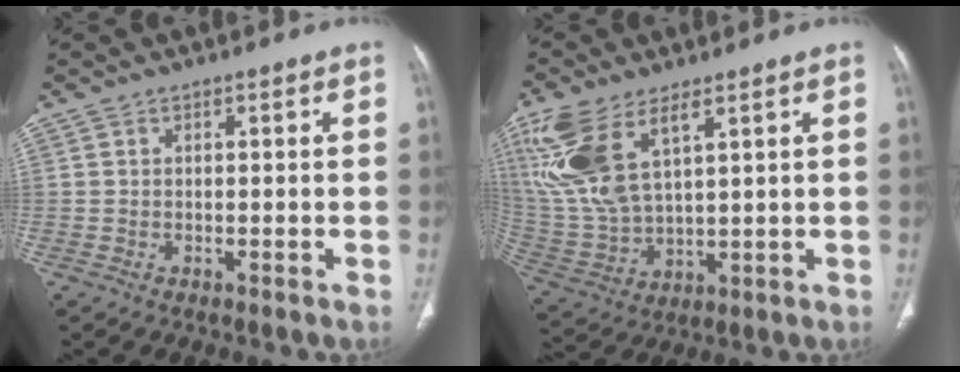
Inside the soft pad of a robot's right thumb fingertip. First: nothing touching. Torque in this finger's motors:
{"motor_torque": [0.28, 0.86, 1.89, 0.88, 0.23]}